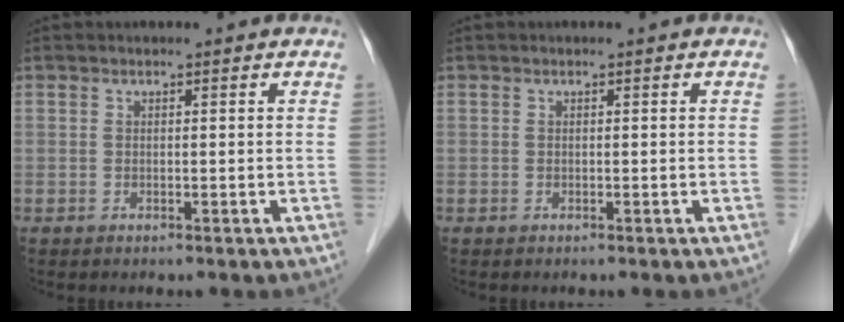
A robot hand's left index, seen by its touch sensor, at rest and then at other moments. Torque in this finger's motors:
{"motor_torque": [0.00, 0.00, -0.02, 0.00]}